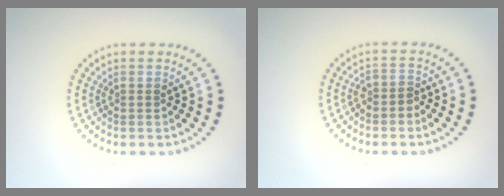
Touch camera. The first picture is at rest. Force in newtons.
{"total": 1.4, "press": 1.1, "slide": 0.9}